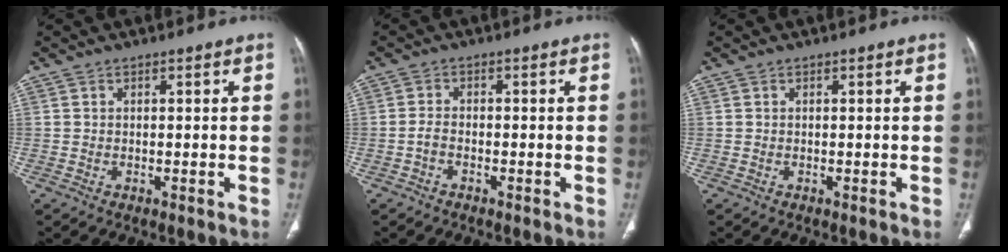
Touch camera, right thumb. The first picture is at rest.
{"total": 1.8, "force": [-0.9, 1.0, 1.2], "torque": [-0.022, 0.010, -0.022]}
{"total": 0.0}